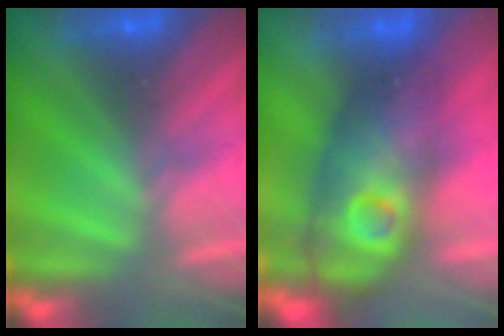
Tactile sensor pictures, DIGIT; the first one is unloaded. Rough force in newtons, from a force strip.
{"total": 4.4}